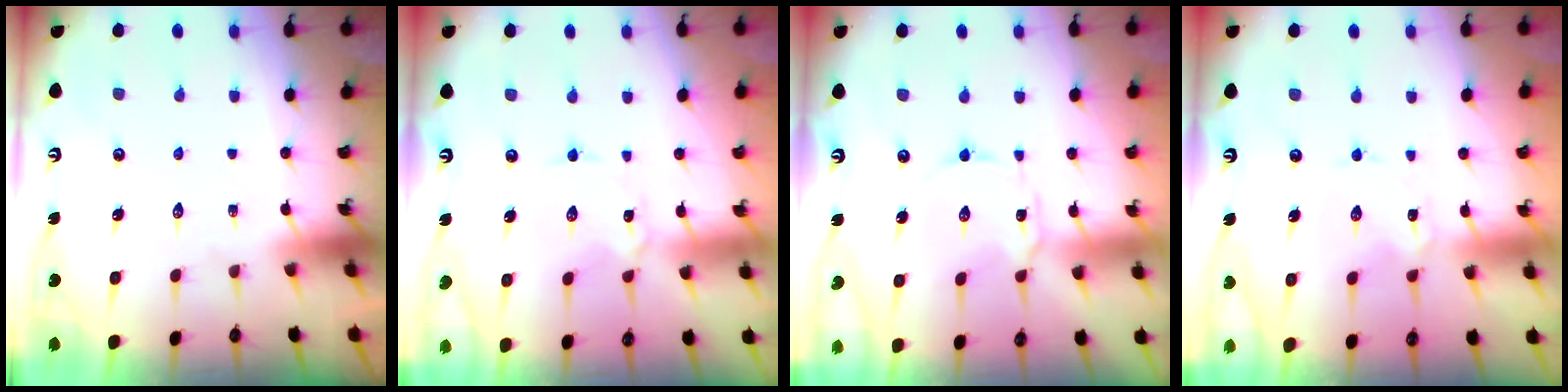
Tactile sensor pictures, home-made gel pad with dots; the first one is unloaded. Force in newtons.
{"total": 1.1, "press": 1.1, "slide": 0.2}
{"total": 1.7, "press": 1.7, "slide": 0.3}
{"total": 1.1, "press": 1.1, "slide": 0.2}